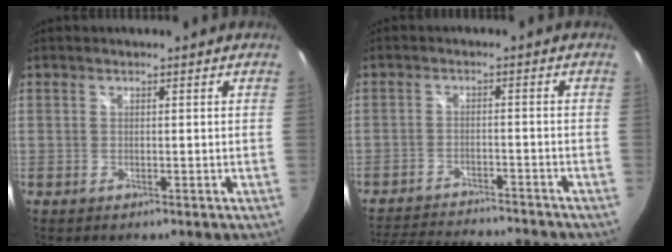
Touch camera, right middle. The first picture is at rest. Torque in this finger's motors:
{"motor_torque": [1.07, -1.07, 0.11, 0.05]}